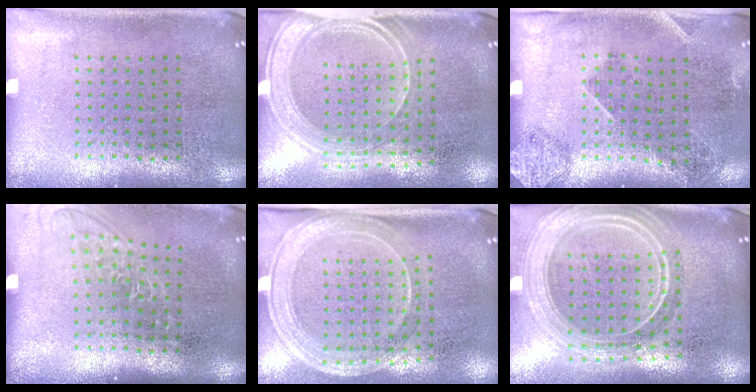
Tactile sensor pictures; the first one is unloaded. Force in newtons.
{"total": 1.9, "press": 1.7, "slide": 0.9}
{"total": 1.8, "press": 1.2, "slide": 1.3}
{"total": 1.3, "press": 1.0, "slide": 0.7}
{"total": 2.0, "press": 1.7, "slide": 1.1}
{"total": 2.6, "press": 2.2, "slide": 1.4}